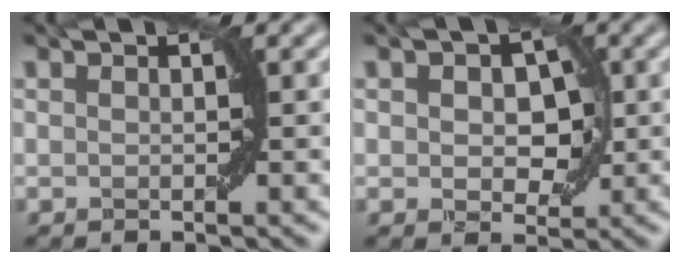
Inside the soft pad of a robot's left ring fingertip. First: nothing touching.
{"total": 4.0, "force": [0.5, 2.6, 2.9], "torque": [-0.045, -0.002, 0.008]}